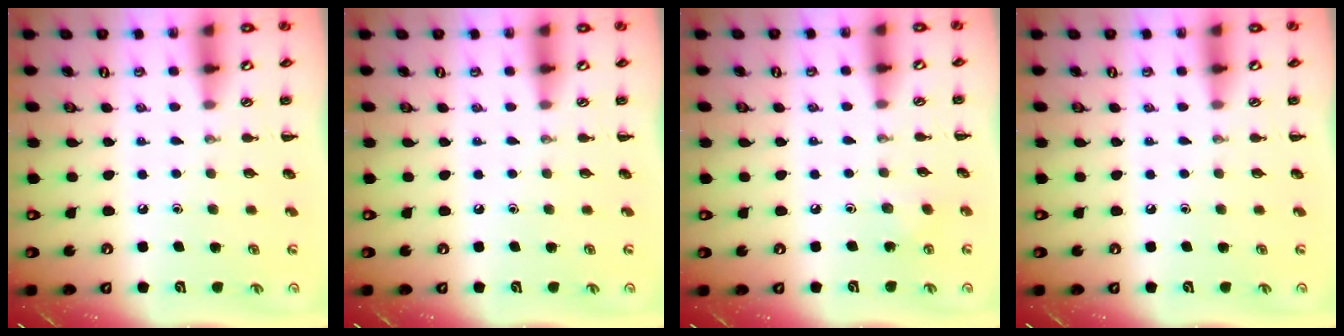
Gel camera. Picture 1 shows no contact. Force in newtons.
{"total": 0.0}
{"total": 2.6, "press": 2.4, "slide": 0.9}
{"total": 0.0}